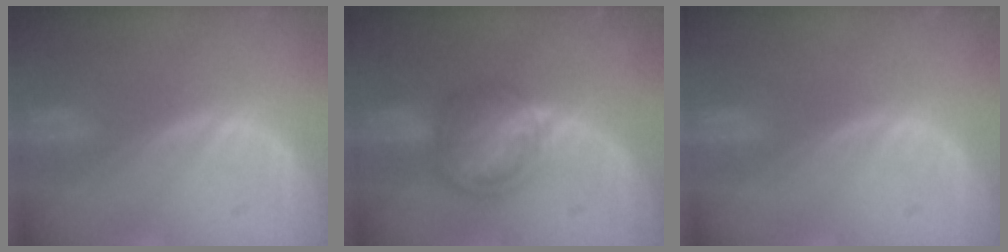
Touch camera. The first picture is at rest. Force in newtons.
{"total": 6.7, "press": 6.3, "slide": 2.3}
{"total": 0.0}